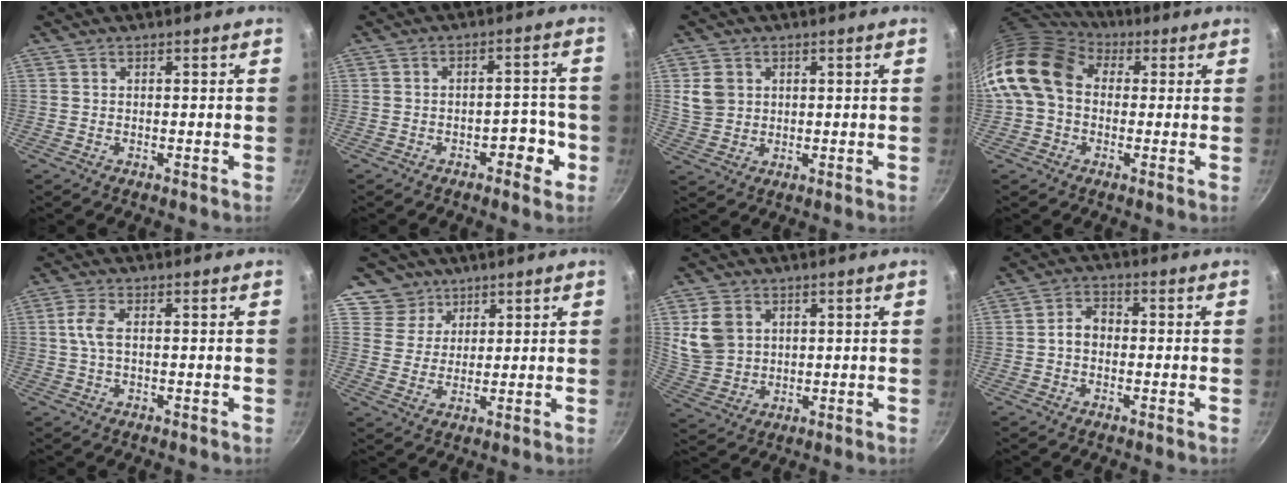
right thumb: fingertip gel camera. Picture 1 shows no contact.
{"total": 5.5, "force": [-2.5, 3.0, 3.9], "torque": [-0.018, 0.027, -0.031]}
{"total": 6.4, "force": [1.8, 5.5, 2.9], "torque": [-0.035, -0.001, 0.042]}
{"total": 13.9, "force": [2.1, 10.7, 8.6], "torque": [-0.140, 0.020, 0.020]}
{"total": 3.7, "force": [0.3, 1.6, 3.3], "torque": [-0.081, 0.007, 0.005]}
{"total": 6.5, "force": [4.1, 5.0, 0.3], "torque": [0.030, -0.019, 0.067]}
{"total": 8.5, "force": [2.7, 6.8, 4.5], "torque": [-0.067, -0.010, 0.067]}
{"total": 4.0, "force": [-0.5, 3.1, 2.5], "torque": [-0.024, 0.018, -0.016]}